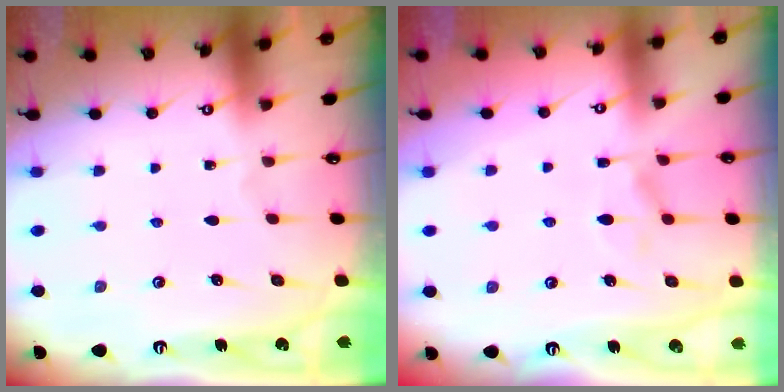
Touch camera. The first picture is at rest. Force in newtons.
{"total": 1.4, "press": 0.3, "slide": 1.3}